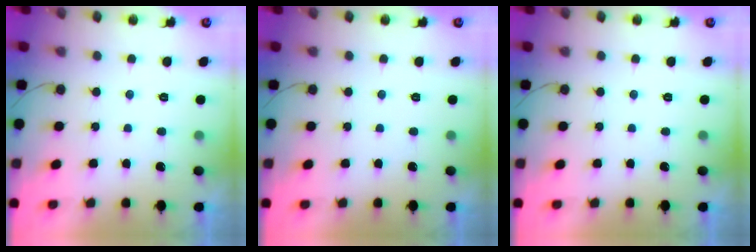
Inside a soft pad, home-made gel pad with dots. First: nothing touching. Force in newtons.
{"total": 0.0}
{"total": 0.0}